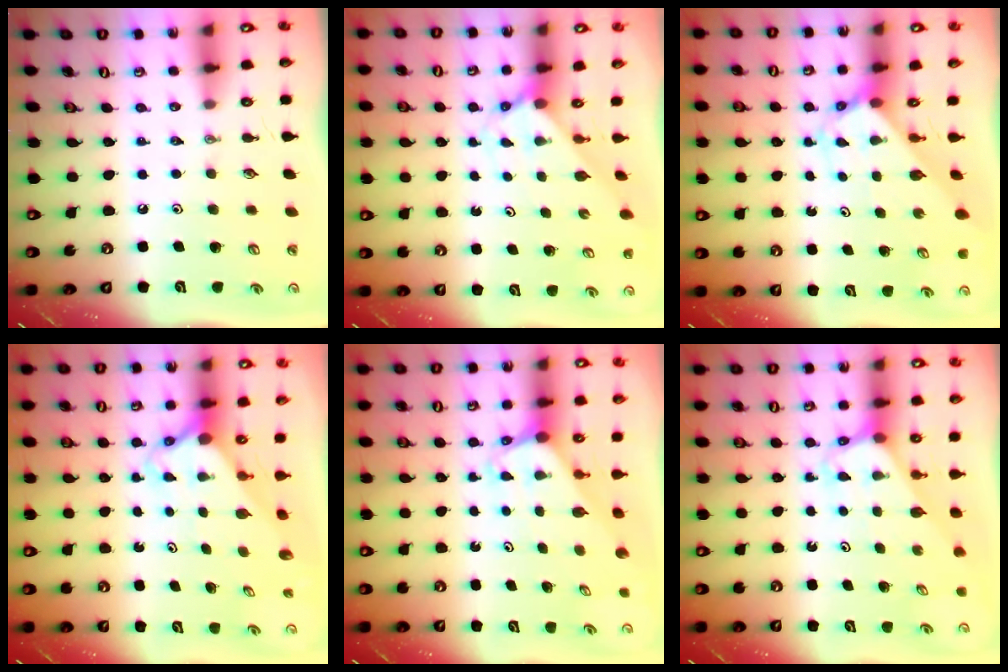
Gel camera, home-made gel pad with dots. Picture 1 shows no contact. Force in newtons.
{"total": 2.6, "press": 2.6, "slide": 0.2}
{"total": 2.6, "press": 2.6, "slide": 0.2}
{"total": 2.8, "press": 2.8, "slide": 0.2}
{"total": 2.0, "press": 2.0, "slide": 0.1}
{"total": 3.2, "press": 3.2, "slide": 0.2}